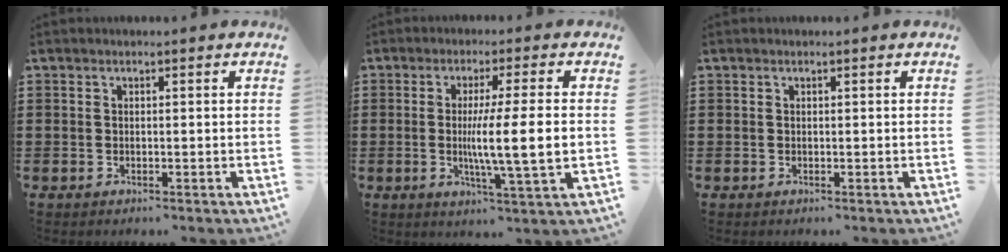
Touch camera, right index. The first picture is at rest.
{"total": 8.6, "force": [-0.5, 0.0, 8.6], "torque": [-0.156, -0.012, -0.014]}
{"total": 0.0}